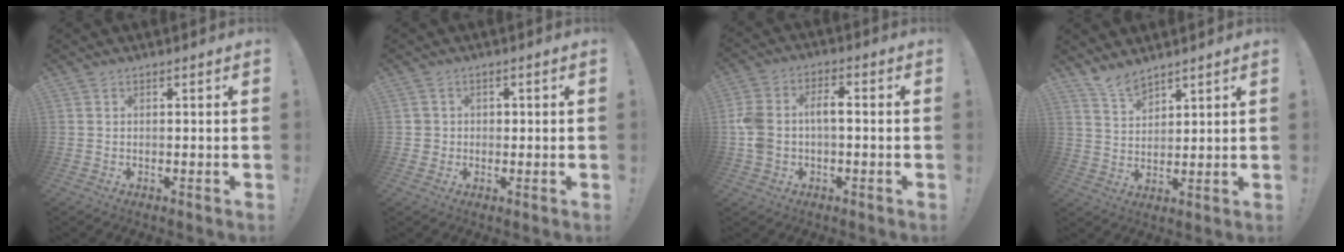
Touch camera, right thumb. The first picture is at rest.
{"total": 2.9, "force": [0.2, 2.9, 0.5], "torque": [-0.002, 0.001, 0.002]}
{"total": 8.8, "force": [-0.6, 5.7, 6.6], "torque": [-0.141, 0.009, -0.012]}
{"total": 6.6, "force": [5.8, 2.0, 2.2], "torque": [-0.037, -0.039, 0.108]}